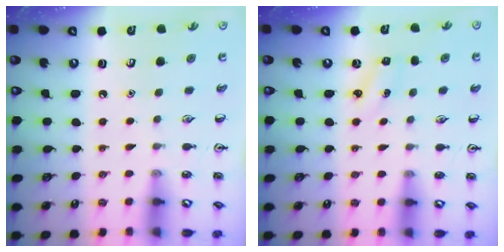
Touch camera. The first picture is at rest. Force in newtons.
{"total": 2.5, "press": 2.3, "slide": 0.9}